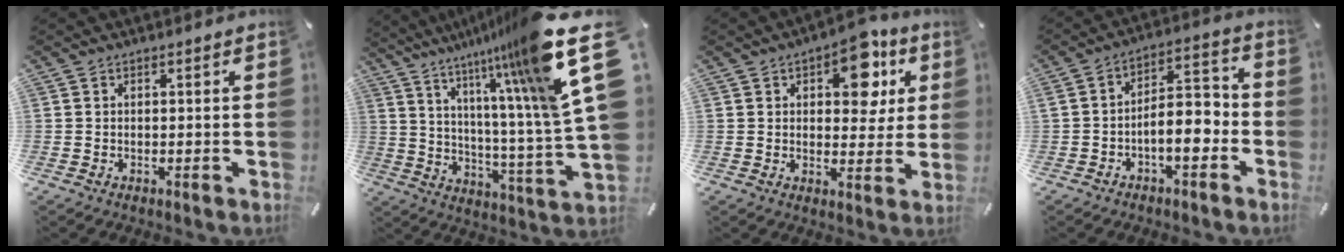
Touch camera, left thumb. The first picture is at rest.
{"total": 22.7, "force": [13.8, 2.2, 17.9], "torque": [-0.245, -0.116, 0.208]}
{"total": 12.5, "force": [5.7, 7.0, 8.6], "torque": [-0.099, -0.022, 0.092]}
{"total": 8.4, "force": [-4.1, 3.8, 6.4], "torque": [-0.100, 0.018, -0.069]}